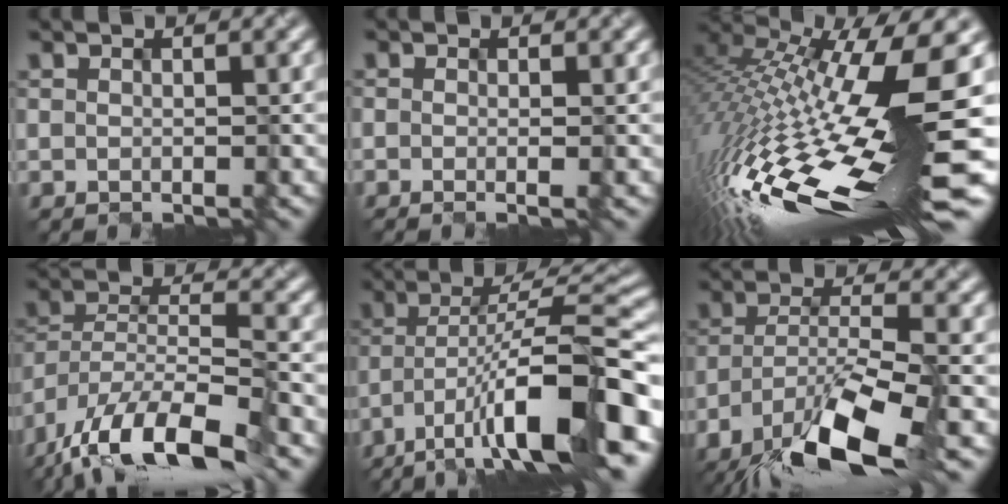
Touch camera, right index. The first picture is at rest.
{"total": 0.7, "force": [-0.3, 0.0, 0.6], "torque": [-0.010, 0.005, -0.014]}
{"total": 17.5, "force": [-2.6, 3.9, 16.8], "torque": [-0.320, -0.011, -0.046]}
{"total": 12.5, "force": [-9.5, 3.1, 7.5], "torque": [-0.141, 0.002, -0.172]}
{"total": 13.5, "force": [-6.8, 3.3, 11.2], "torque": [-0.176, 0.007, -0.111]}
{"total": 9.9, "force": [-5.9, 2.5, 7.5], "torque": [-0.145, -0.012, -0.109]}